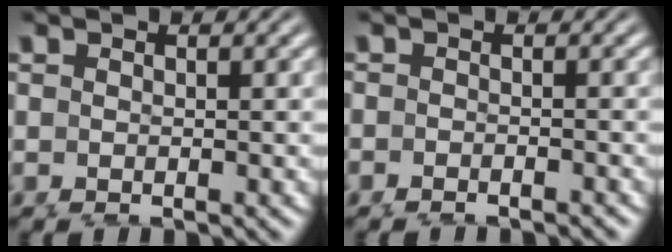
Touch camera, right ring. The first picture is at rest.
{"total": 1.4, "force": [-1.4, -0.2, -0.2], "torque": [0.008, -0.005, -0.021]}